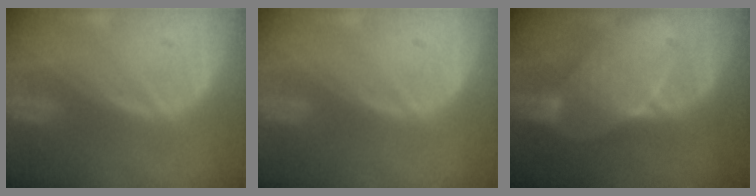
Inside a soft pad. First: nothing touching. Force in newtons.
{"total": 0.0}
{"total": 7.0, "press": 6.6, "slide": 2.4}